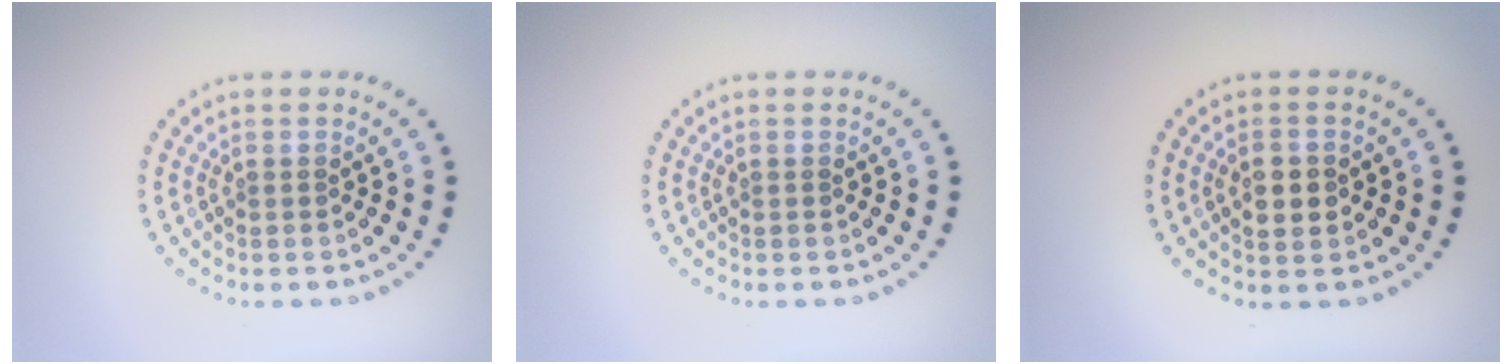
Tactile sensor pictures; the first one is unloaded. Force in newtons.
{"total": 0.0}
{"total": 2.8, "press": 2.8, "slide": 0.1}